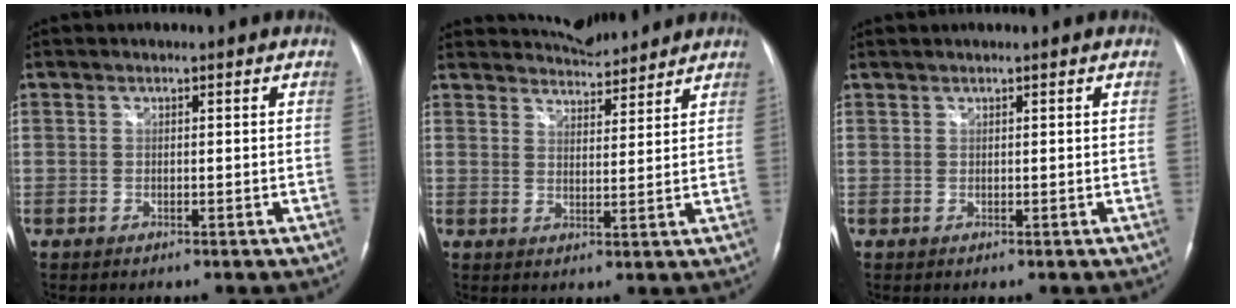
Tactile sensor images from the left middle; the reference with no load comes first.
{"total": 8.0, "force": [7.8, 1.2, 1.5], "torque": [-0.031, 0.010, 0.117]}
{"total": 0.5, "force": [0.5, 0.0, 0.0], "torque": [-0.005, 0.006, 0.015]}